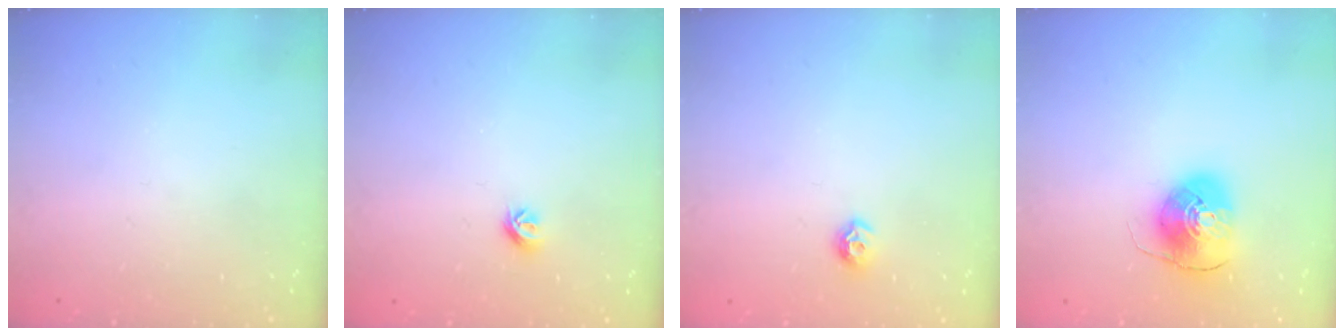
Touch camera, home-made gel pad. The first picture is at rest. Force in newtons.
{"total": 5.4, "press": 5.3, "slide": 0.9}
{"total": 6.8, "press": 6.7, "slide": 1.0}
{"total": 8.6, "press": 8.5, "slide": 1.1}